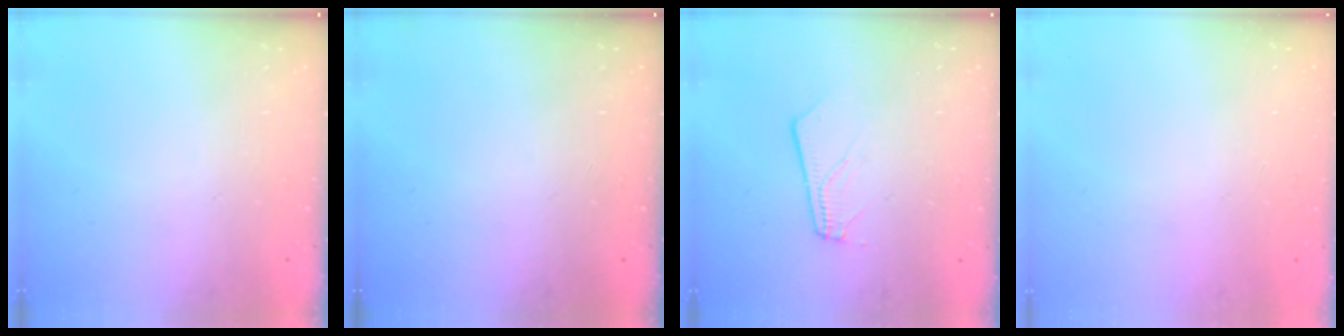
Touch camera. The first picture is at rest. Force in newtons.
{"total": 0.0}
{"total": 4.9, "press": 4.9, "slide": 0.7}
{"total": 0.0}